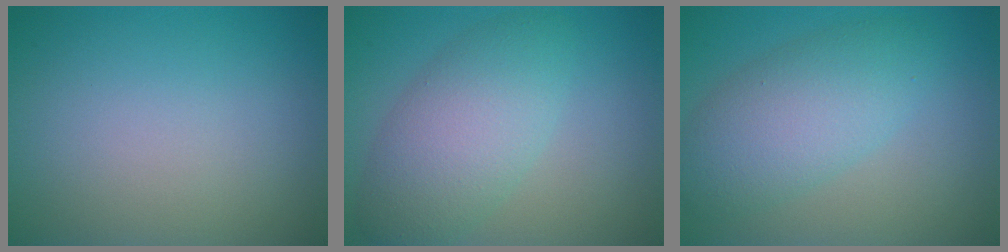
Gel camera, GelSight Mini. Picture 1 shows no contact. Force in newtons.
{"total": 5.7, "press": 5.7, "slide": 0.0}
{"total": 5.6, "press": 5.5, "slide": 0.1}